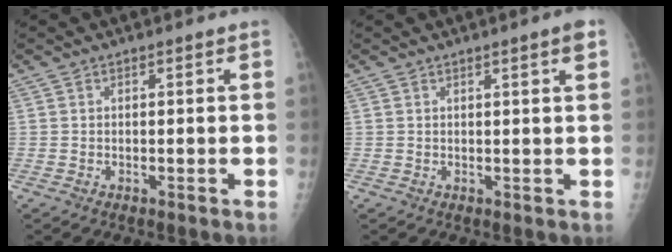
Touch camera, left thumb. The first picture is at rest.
{"total": 2.5, "force": [1.3, -0.1, 2.1], "torque": [-0.033, -0.005, 0.018]}